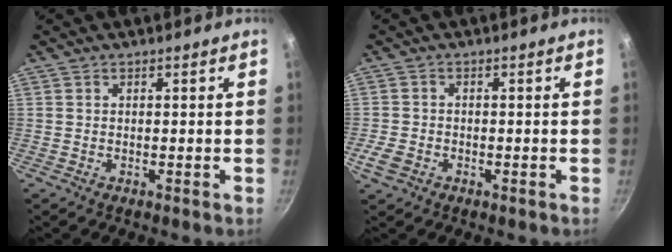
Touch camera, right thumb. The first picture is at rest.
{"total": 3.6, "force": [-1.6, 2.6, 2.0], "torque": [-0.042, 0.005, -0.030]}